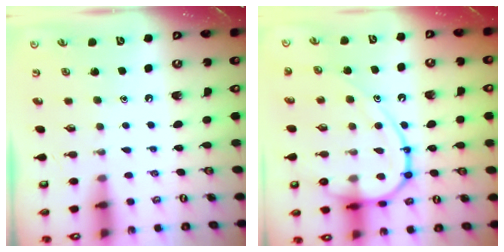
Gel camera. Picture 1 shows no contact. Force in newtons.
{"total": 16.7, "press": 16.6, "slide": 1.7}